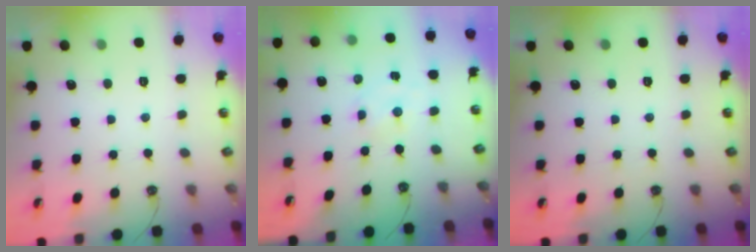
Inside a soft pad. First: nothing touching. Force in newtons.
{"total": 1.3, "press": 1.3, "slide": 0.2}
{"total": 0.0}